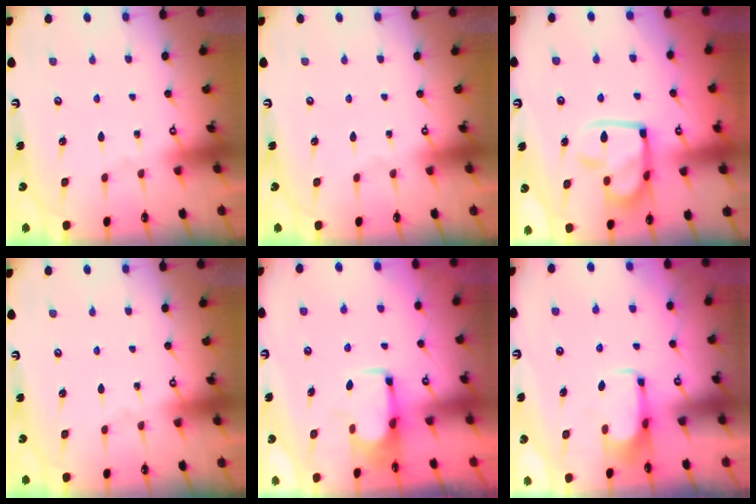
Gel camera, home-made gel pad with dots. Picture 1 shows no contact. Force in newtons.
{"total": 0.0}
{"total": 14.3, "press": 14.2, "slide": 1.7}
{"total": 0.0}
{"total": 1.6, "press": 1.5, "slide": 0.7}
{"total": 2.0, "press": 1.9, "slide": 0.4}